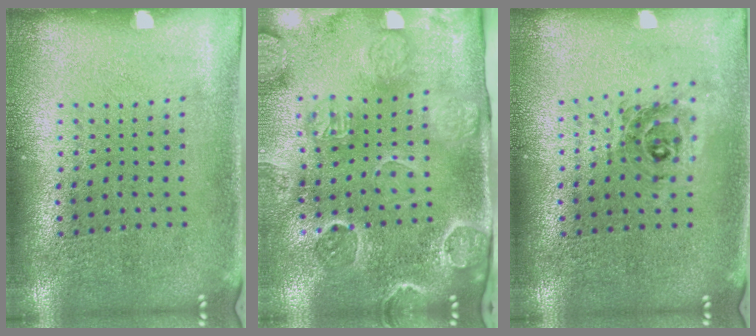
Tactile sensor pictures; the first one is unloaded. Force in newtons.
{"total": 3.2, "press": 3.2, "slide": 0.5}
{"total": 0.6, "press": 0.6, "slide": 0.2}